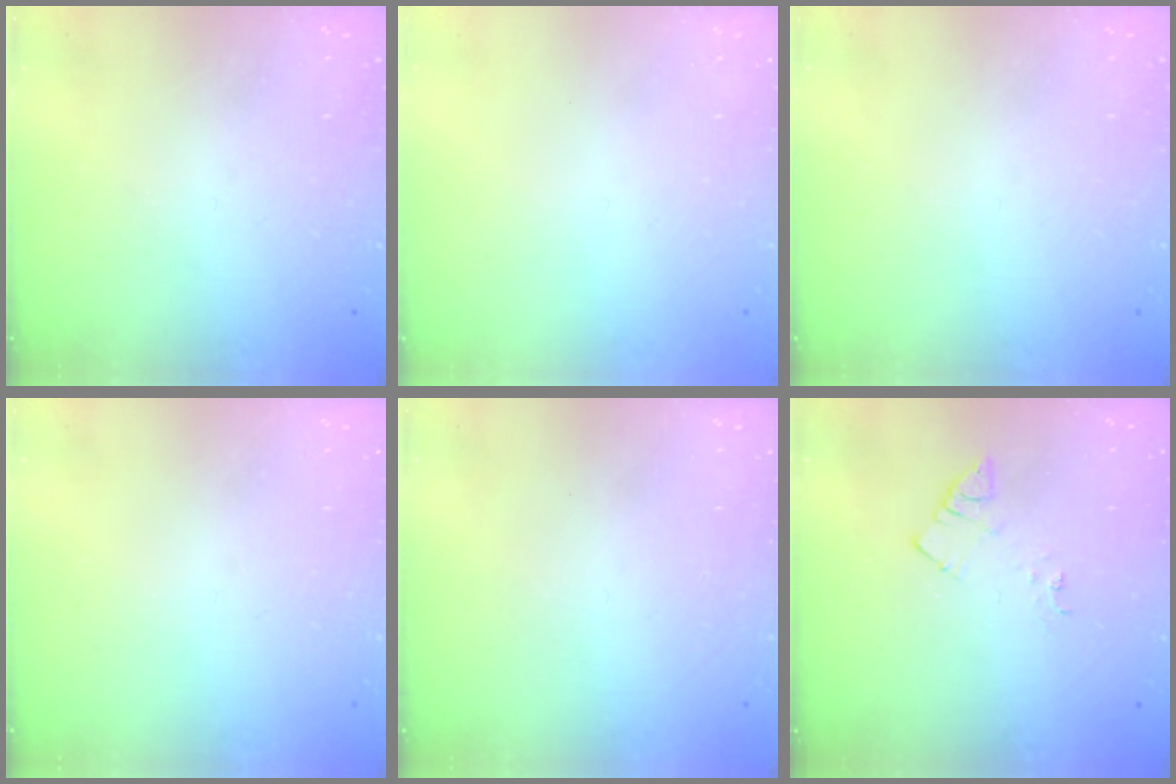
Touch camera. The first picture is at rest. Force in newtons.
{"total": 1.6, "press": 1.6, "slide": 0.1}
{"total": 0.0}
{"total": 0.0}
{"total": 1.6, "press": 1.6, "slide": 0.1}
{"total": 6.2, "press": 6.2, "slide": 0.6}